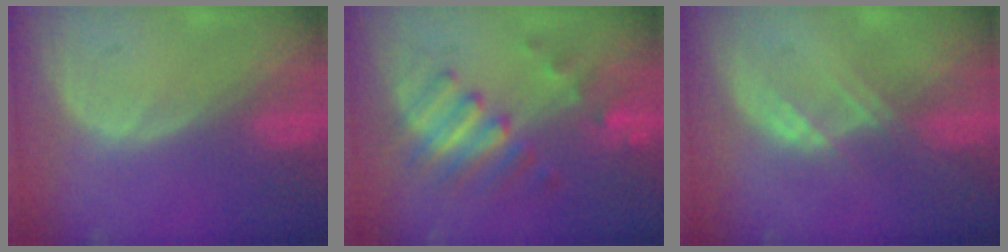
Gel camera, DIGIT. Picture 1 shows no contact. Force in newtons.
{"total": 7.5, "press": 7.2, "slide": 2.0}
{"total": 2.3, "press": 2.3, "slide": 0.2}